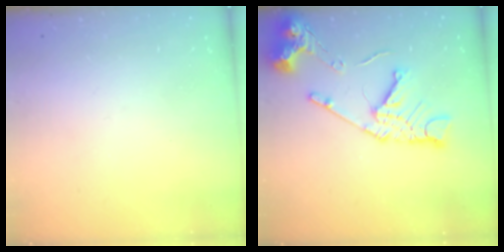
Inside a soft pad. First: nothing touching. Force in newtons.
{"total": 15.5, "press": 15.4, "slide": 1.5}